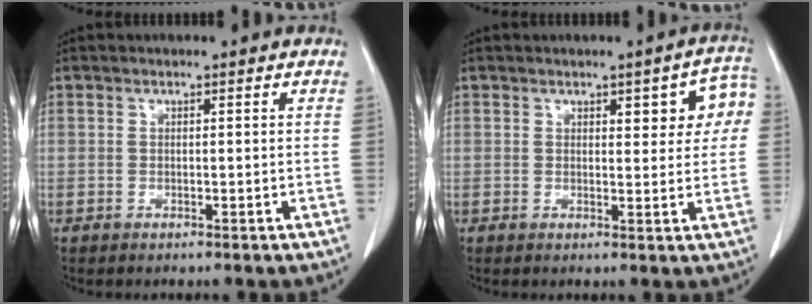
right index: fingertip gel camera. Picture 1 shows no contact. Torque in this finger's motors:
{"motor_torque": [0.52, 0.14, 0.10, 0.03]}